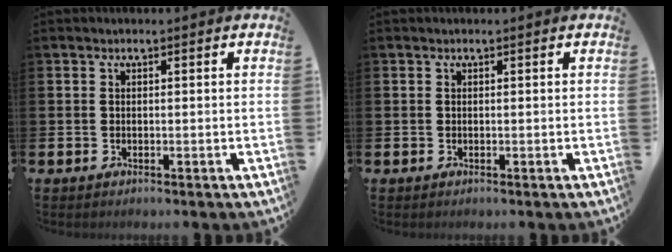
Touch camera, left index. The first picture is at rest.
{"total": 0.0}